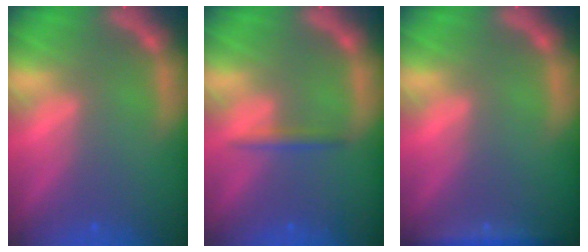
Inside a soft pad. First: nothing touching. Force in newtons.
{"total": 1.4}
{"total": 2.9}